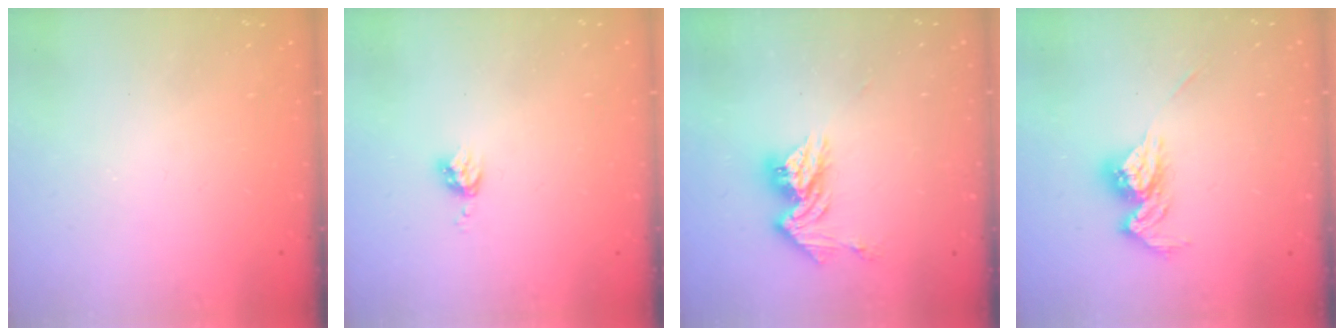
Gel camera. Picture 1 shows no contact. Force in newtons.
{"total": 3.7, "press": 3.7, "slide": 0.5}
{"total": 11.2, "press": 11.2, "slide": 0.9}
{"total": 11.8, "press": 11.8, "slide": 0.5}